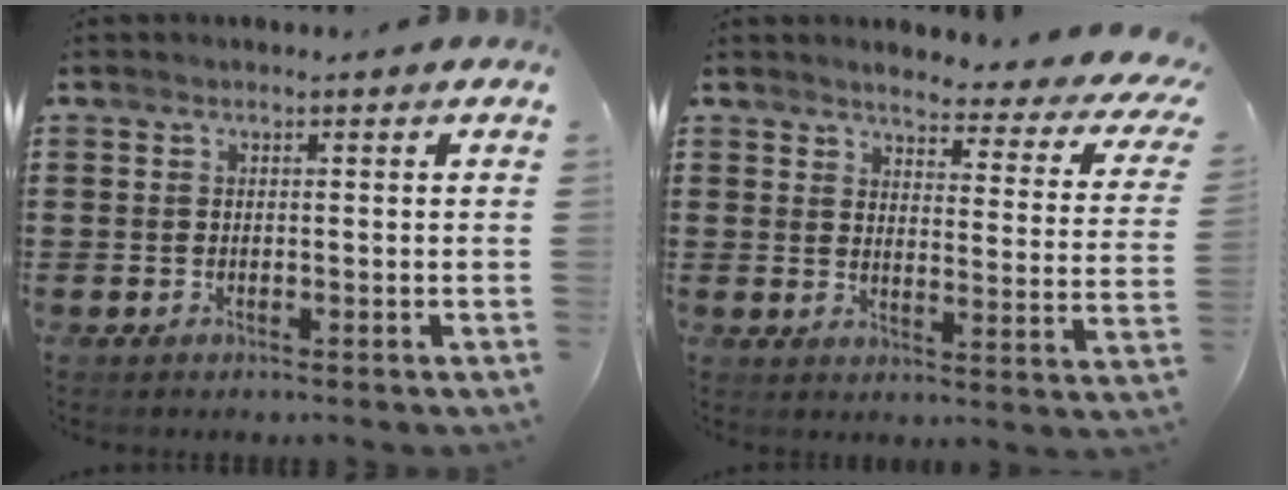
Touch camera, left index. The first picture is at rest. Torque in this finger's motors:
{"motor_torque": [2.14, 0.00, 0.20, -0.02]}